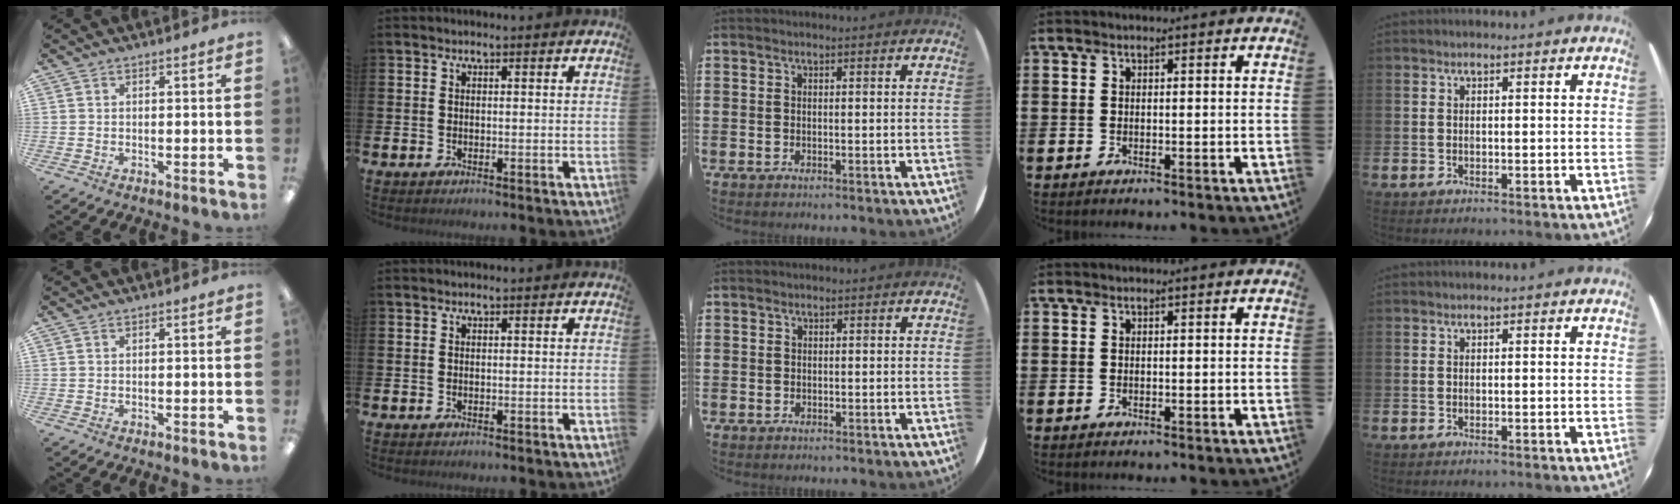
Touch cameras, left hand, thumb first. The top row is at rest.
{"middle": {"total": 0.5, "force": [0.3, 0.5, -0.1], "torque": [0.009, 0.001, 0.003]}}